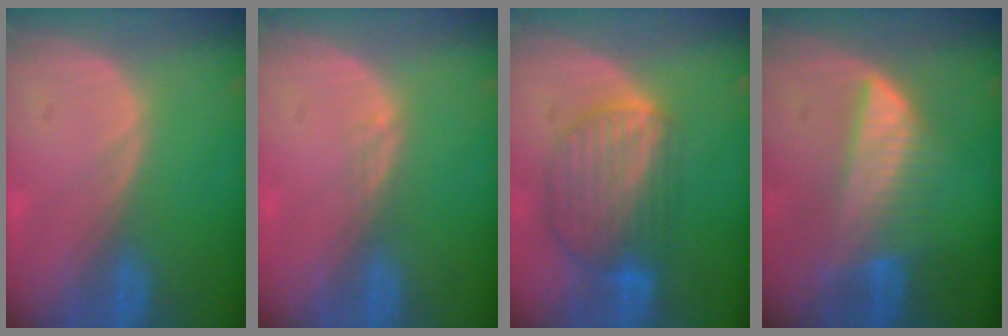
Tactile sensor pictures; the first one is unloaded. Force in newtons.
{"total": 1.0, "press": 0.7, "slide": 0.7}
{"total": 8.7, "press": 7.6, "slide": 4.1}
{"total": 6.4, "press": 6.3, "slide": 1.0}